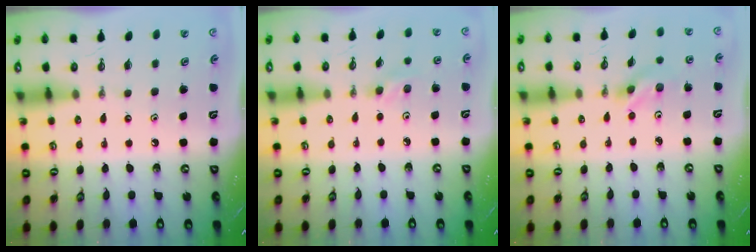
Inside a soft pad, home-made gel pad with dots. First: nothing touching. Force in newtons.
{"total": 3.4, "press": 3.3, "slide": 0.8}
{"total": 2.7, "press": 2.7, "slide": 0.3}